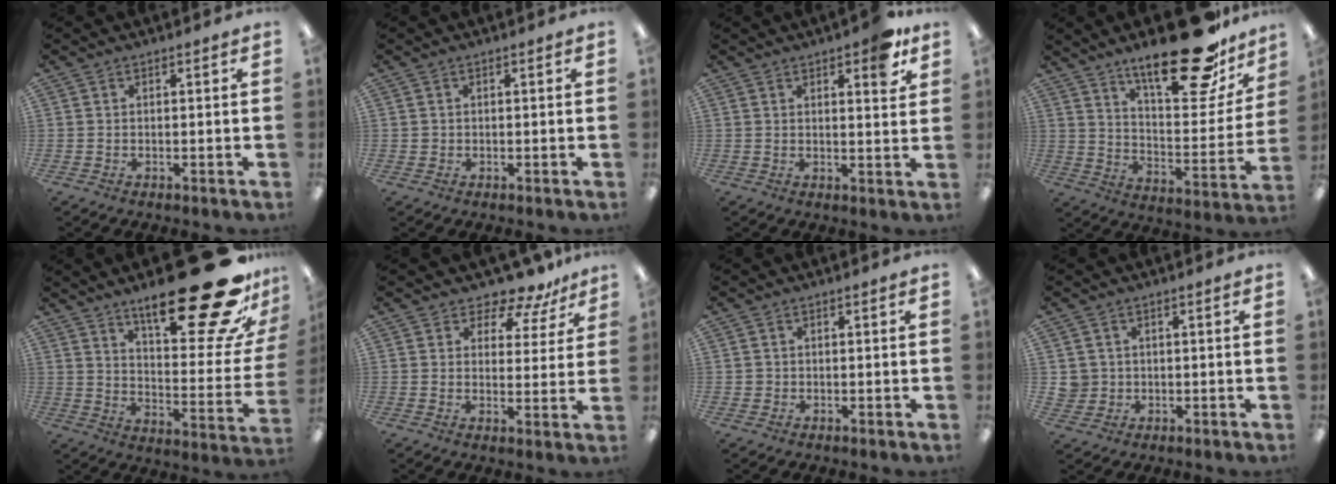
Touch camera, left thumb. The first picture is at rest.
{"total": 0.8, "force": [0.0, 0.8, -0.2], "torque": [0.005, 0.003, -0.001]}
{"total": 6.3, "force": [4.2, 1.9, 4.4], "torque": [-0.050, -0.020, 0.063]}
{"total": 25.1, "force": [18.3, 8.4, 14.9], "torque": [-0.205, -0.124, 0.298]}
{"total": 30.8, "force": [19.5, 9.5, 21.9], "torque": [-0.290, -0.136, 0.315]}
{"total": 7.1, "force": [6.3, 2.7, 1.7], "torque": [-0.022, -0.051, 0.112]}
{"total": 1.0, "force": [-0.1, 1.0, -0.2], "torque": [0.004, 0.004, -0.003]}
{"total": 3.3, "force": [0.5, 3.3, -0.2], "torque": [-0.007, 0.006, 0.010]}